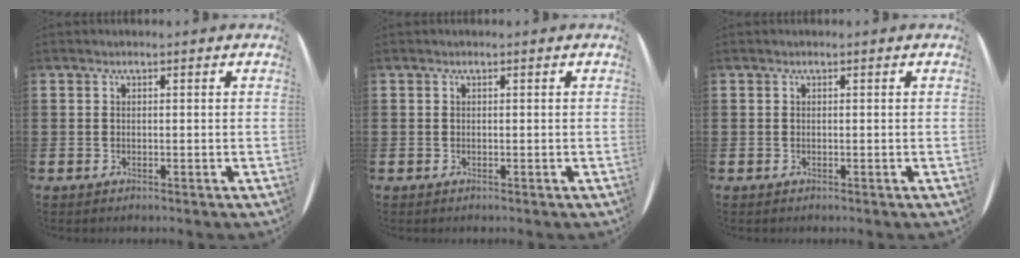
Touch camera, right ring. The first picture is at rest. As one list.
[{"total": 0.0}, {"total": 0.0}]